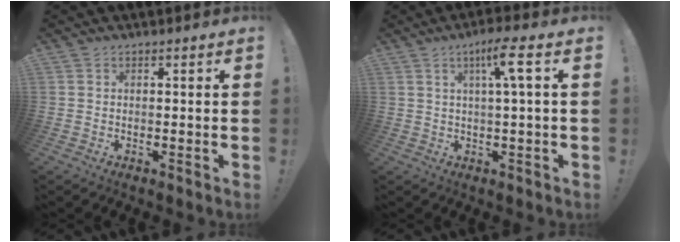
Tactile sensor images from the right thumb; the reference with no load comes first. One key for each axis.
{"total": 7.0, "fx": 2.0, "fy": 0.1, "fz": 6.7, "tx": -0.108, "ty": -0.003, "tz": 0.022}